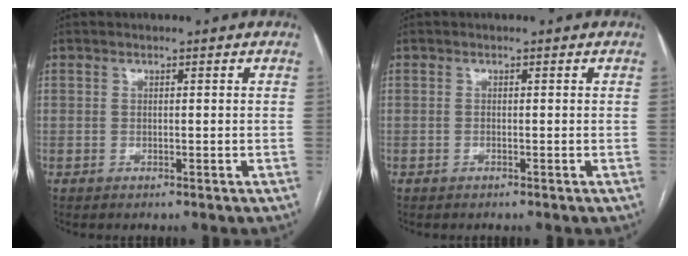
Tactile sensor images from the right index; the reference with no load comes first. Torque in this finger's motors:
{"motor_torque": [0.06, -0.05, 0.04, 0.01]}